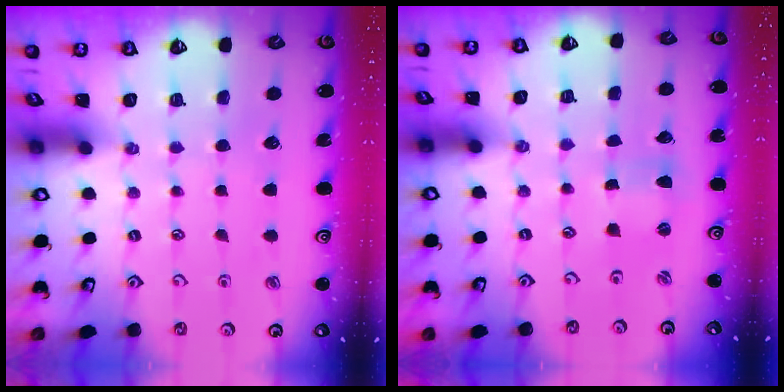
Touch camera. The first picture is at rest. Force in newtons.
{"total": 0.0}